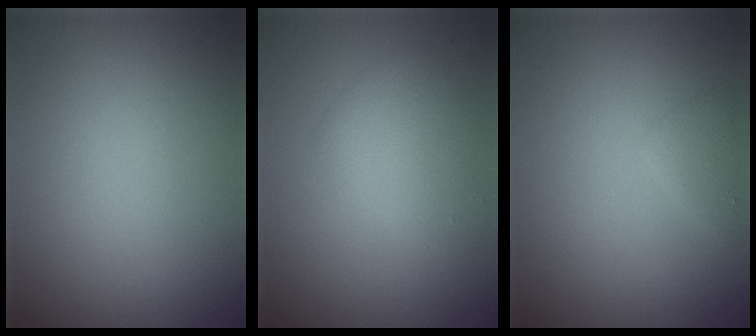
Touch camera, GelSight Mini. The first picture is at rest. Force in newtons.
{"total": 2.8, "press": 2.8, "slide": 0.1}
{"total": 1.3, "press": 1.3, "slide": 0.1}